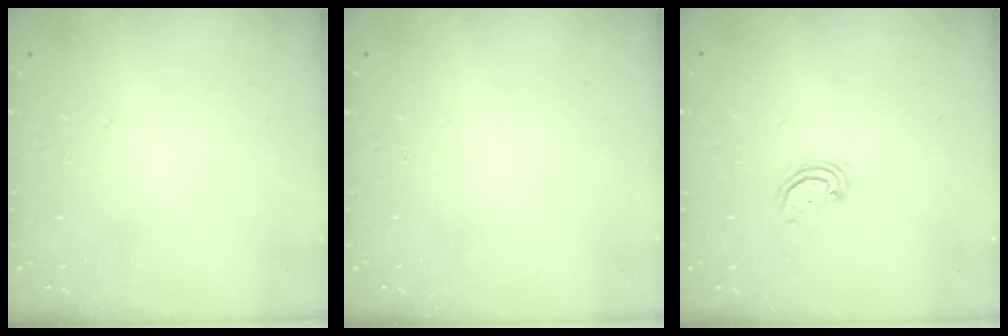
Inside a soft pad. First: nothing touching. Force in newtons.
{"total": 0.0}
{"total": 2.8, "press": 2.8, "slide": 0.2}